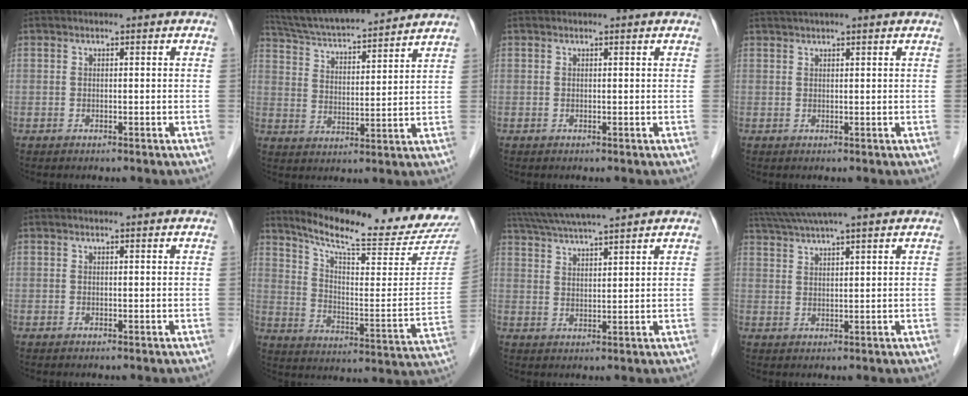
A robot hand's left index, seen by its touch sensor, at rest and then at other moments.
{"total": 18.0, "force": [16.5, 1.6, 7.1], "torque": [-0.124, 0.029, 0.262]}
{"total": 1.2, "force": [1.2, 0.0, 0.2], "torque": [-0.011, 0.006, 0.013]}
{"total": 6.2, "force": [5.4, 0.0, 3.1], "torque": [-0.046, 0.039, 0.075]}
{"total": 1.9, "force": [1.9, 0.0, 0.3], "torque": [-0.012, 0.006, 0.019]}
{"total": 20.7, "force": [19.8, -0.3, 6.3], "torque": [-0.114, -0.103, 0.265]}
{"total": 13.3, "force": [11.8, 0.7, 6.1], "torque": [-0.111, 0.036, 0.187]}
{"total": 13.4, "force": [11.8, 0.2, 6.4], "torque": [-0.117, 0.039, 0.175]}